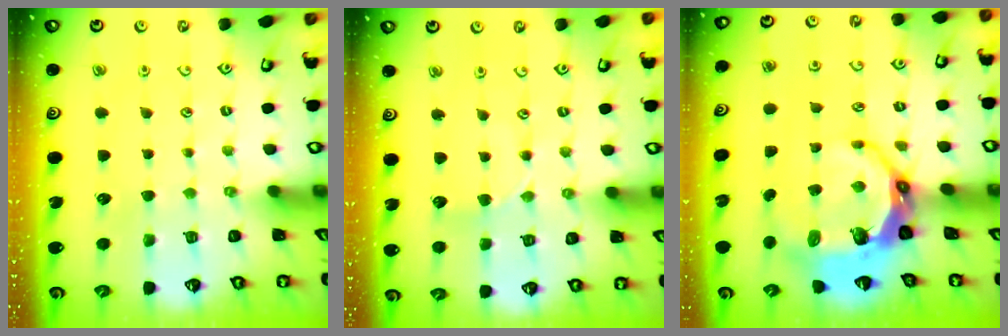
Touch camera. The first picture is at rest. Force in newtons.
{"total": 2.2, "press": 2.2, "slide": 0.3}
{"total": 10.3, "press": 9.1, "slide": 4.7}